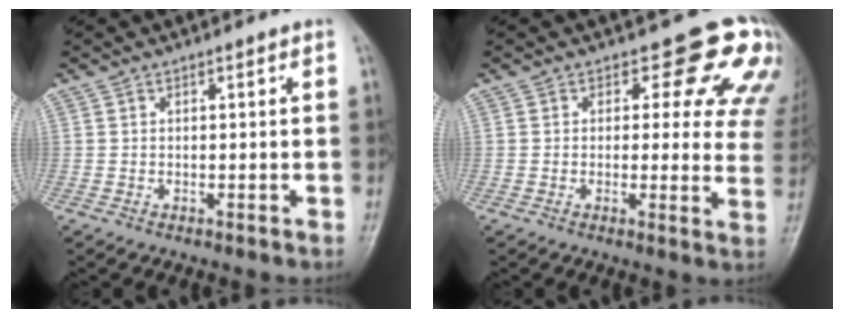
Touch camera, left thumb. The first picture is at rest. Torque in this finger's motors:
{"motor_torque": [2.52, 2.49, 1.30, -1.47, 0.03]}